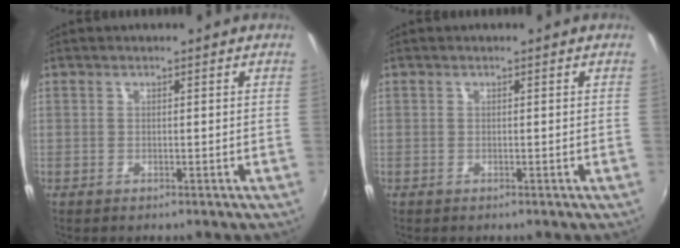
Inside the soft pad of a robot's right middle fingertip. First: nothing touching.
{"total": 0.0}